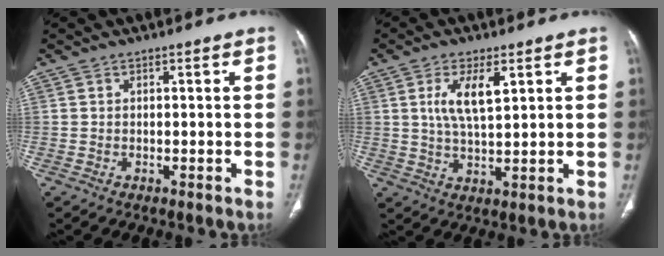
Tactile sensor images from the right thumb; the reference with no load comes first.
{"total": 7.2, "force": [2.6, 2.7, 6.2], "torque": [-0.116, -0.010, 0.055]}